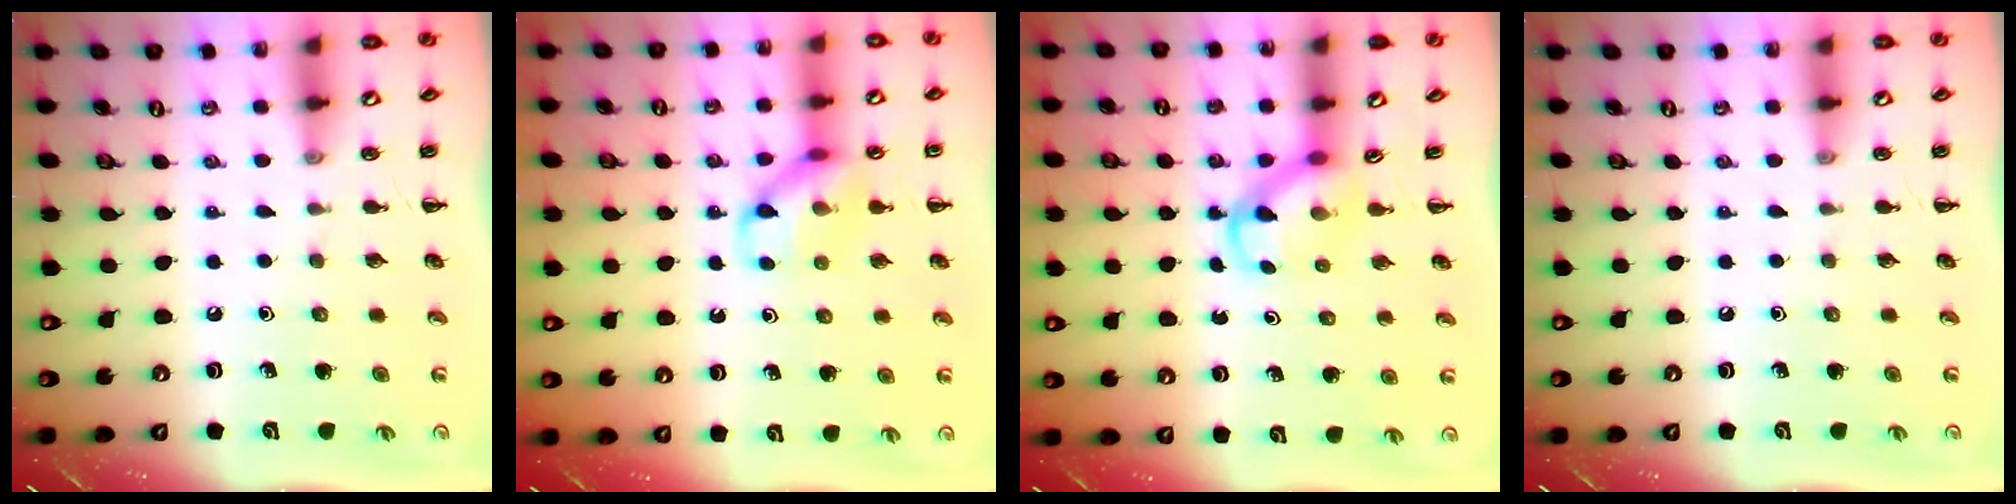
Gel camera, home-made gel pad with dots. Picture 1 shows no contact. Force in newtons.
{"total": 12.8, "press": 12.7, "slide": 1.5}
{"total": 3.5, "press": 3.3, "slide": 1.2}
{"total": 0.0}